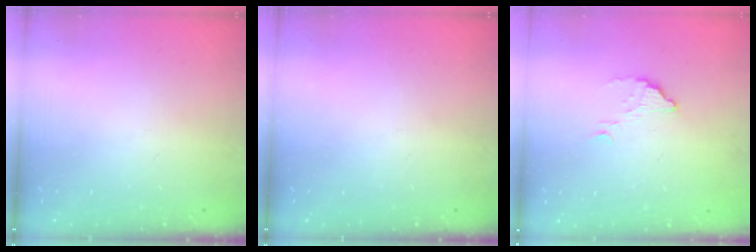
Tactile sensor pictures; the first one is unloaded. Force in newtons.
{"total": 0.0}
{"total": 2.9, "press": 2.9, "slide": 0.1}